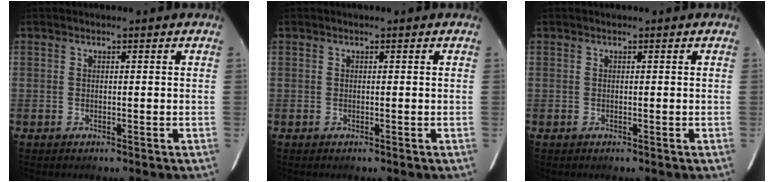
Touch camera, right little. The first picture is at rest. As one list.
[{"total": 0.0}, {"total": 0.0}]